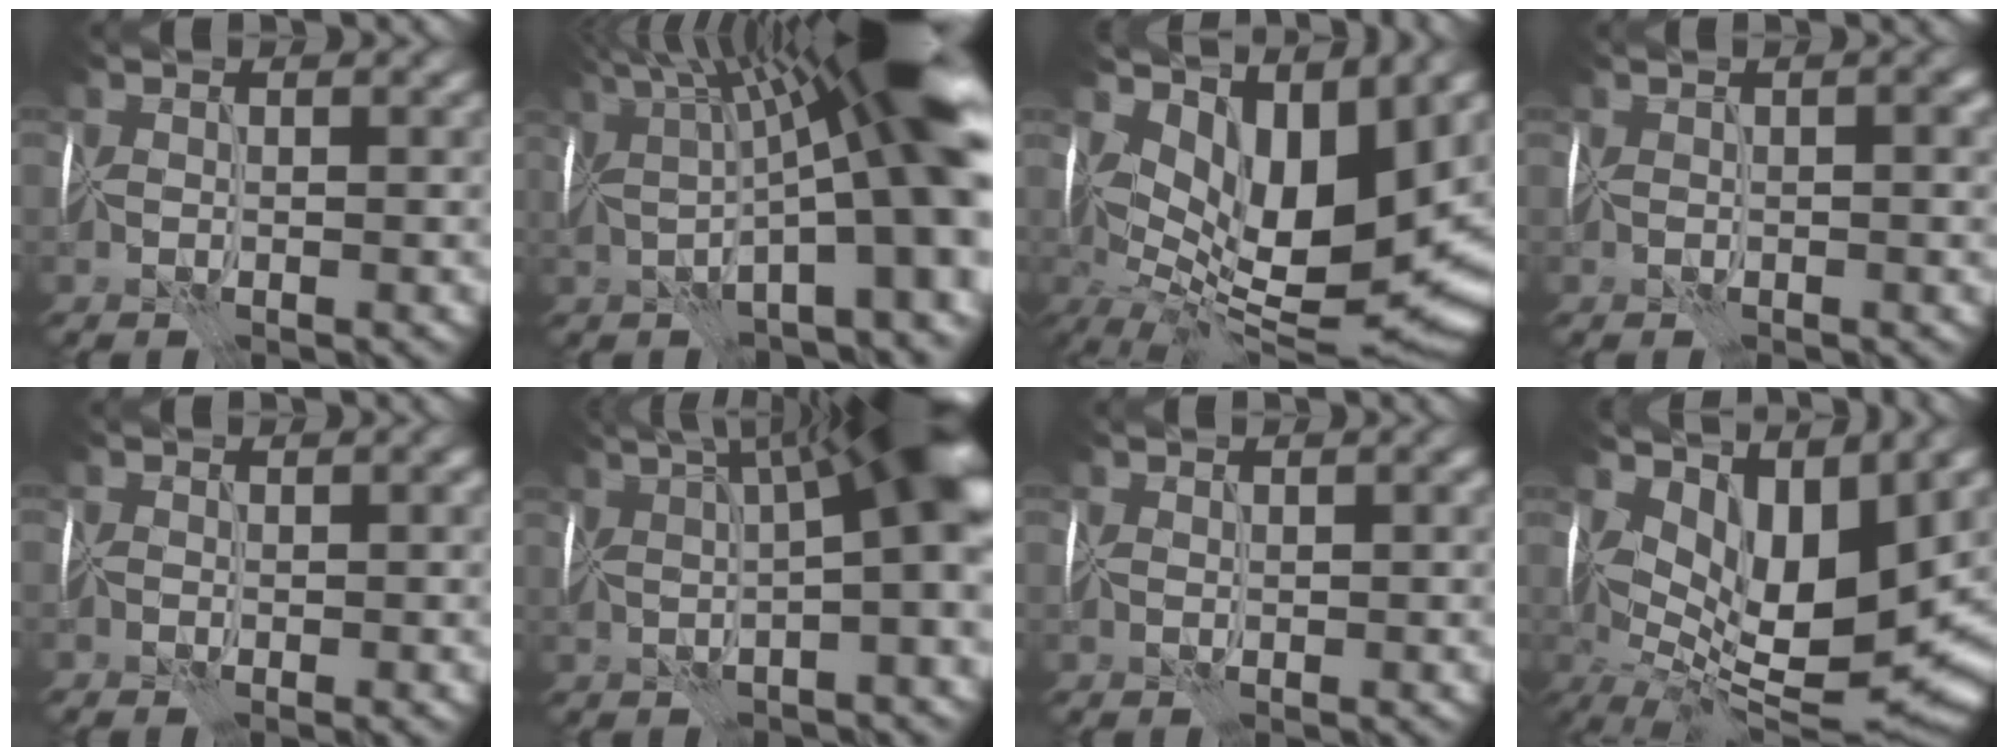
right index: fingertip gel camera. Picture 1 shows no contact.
{"total": 16.9, "force": [2.8, 4.7, 16.0], "torque": [-0.207, 0.038, 0.050]}
{"total": 11.2, "force": [3.5, 4.9, 9.4], "torque": [-0.163, -0.017, 0.074]}
{"total": 0.8, "force": [0.1, 0.1, 0.8], "torque": [-0.010, 0.003, 0.001]}
{"total": 0.9, "force": [-0.6, 0.2, 0.6], "torque": [-0.006, -0.001, -0.010]}
{"total": 12.3, "force": [3.1, 3.3, 11.4], "torque": [-0.113, 0.040, 0.043]}
{"total": 0.7, "force": [0.4, 0.4, 0.3], "torque": [-0.005, 0.004, 0.008]}
{"total": 9.8, "force": [2.6, 4.0, 8.6], "torque": [-0.150, -0.012, 0.053]}